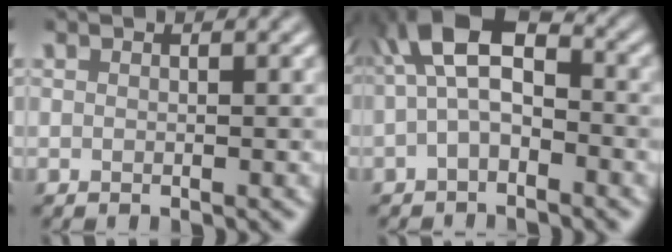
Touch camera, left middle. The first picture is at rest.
{"total": 5.7, "force": [-0.4, 3.1, 4.7], "torque": [-0.090, 0.023, -0.021]}